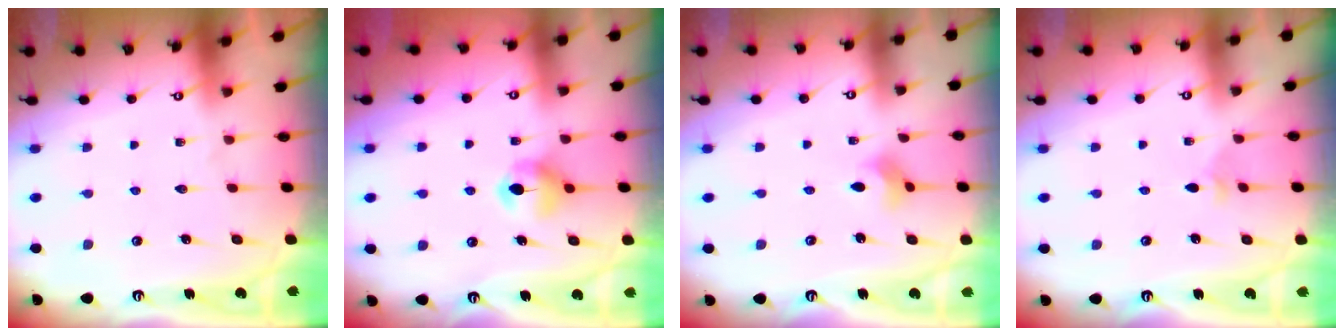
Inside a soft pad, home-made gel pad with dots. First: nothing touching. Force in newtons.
{"total": 6.0, "press": 5.9, "slide": 0.6}
{"total": 2.8, "press": 2.7, "slide": 0.4}
{"total": 2.5, "press": 2.5, "slide": 0.6}